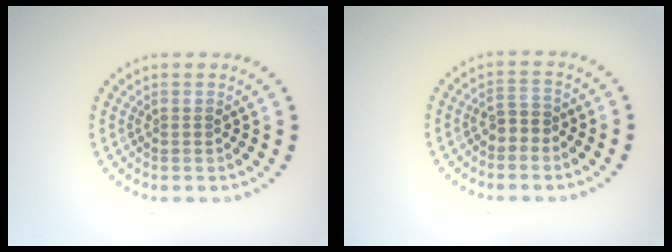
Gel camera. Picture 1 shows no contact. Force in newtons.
{"total": 1.9, "press": 1.7, "slide": 0.7}